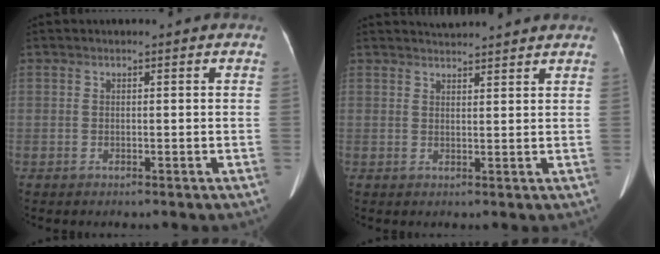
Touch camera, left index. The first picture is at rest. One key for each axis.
{"total": 5.0, "fx": 4.8, "fy": 0.1, "fz": 1.2, "tx": -0.019, "ty": 0.027, "tz": 0.061}